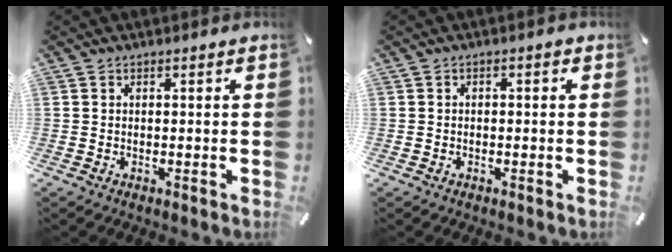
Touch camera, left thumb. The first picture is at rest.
{"total": 0.9, "force": [-0.4, 0.6, 0.5], "torque": [-0.009, 0.004, -0.010]}